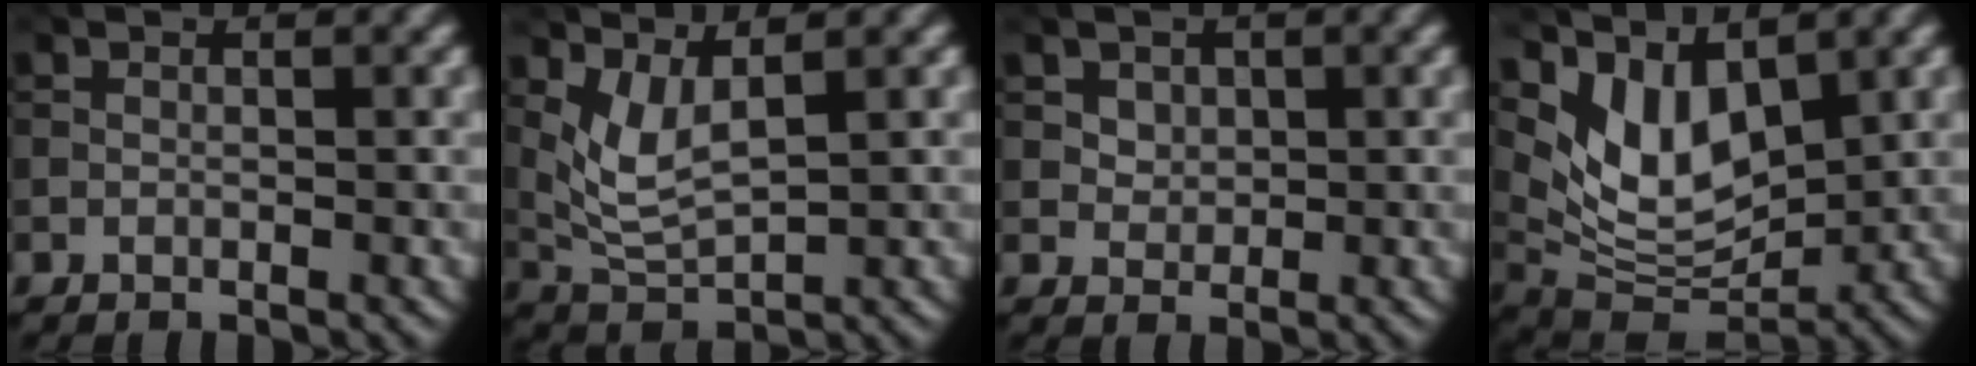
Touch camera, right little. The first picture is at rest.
{"total": 3.2, "force": [1.5, 1.1, 2.6], "torque": [-0.065, -0.012, 0.038]}
{"total": 2.0, "force": [1.0, 1.6, 0.8], "torque": [-0.019, -0.007, 0.032]}
{"total": 5.8, "force": [3.1, 3.0, 4.0], "torque": [-0.084, -0.020, 0.058]}